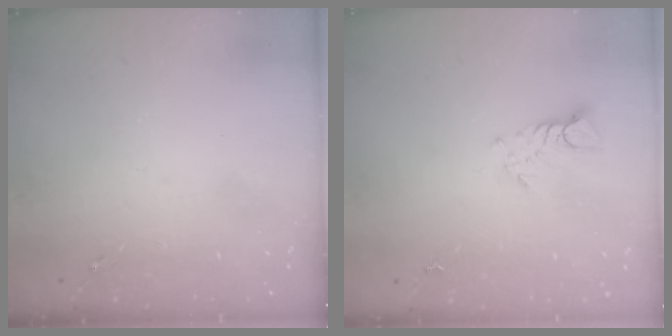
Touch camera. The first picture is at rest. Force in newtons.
{"total": 5.1, "press": 5.0, "slide": 0.3}